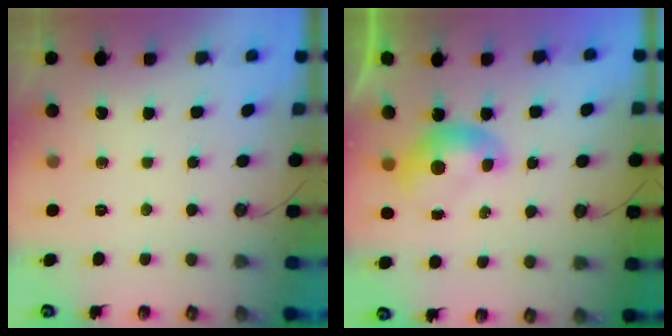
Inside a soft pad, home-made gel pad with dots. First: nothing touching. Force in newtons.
{"total": 0.0}